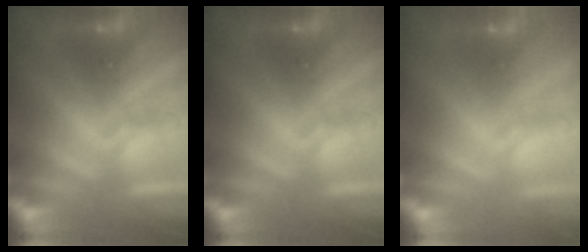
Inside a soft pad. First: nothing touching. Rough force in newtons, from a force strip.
{"total": 0.0}
{"total": 10.8}